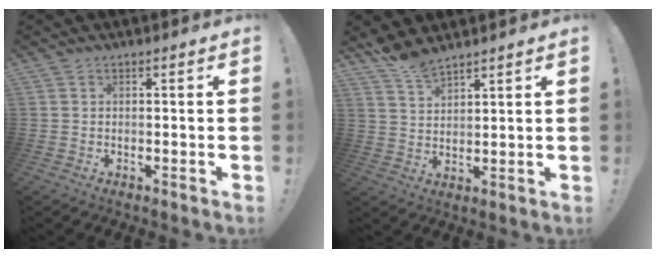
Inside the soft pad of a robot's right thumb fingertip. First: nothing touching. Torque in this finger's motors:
{"motor_torque": [0.29, 0.65, -0.11, -0.02, 0.00]}